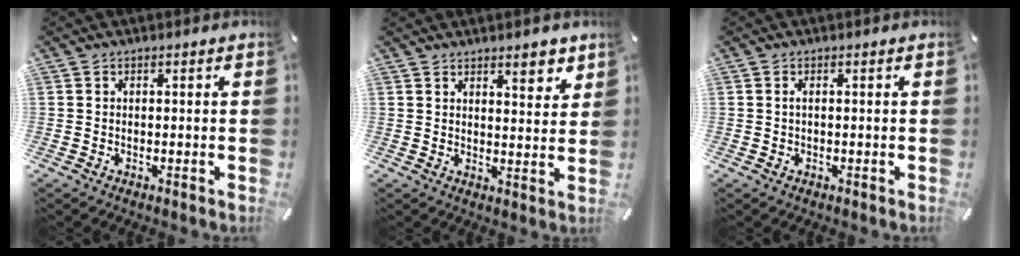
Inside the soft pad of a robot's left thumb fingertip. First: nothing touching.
{"total": 5.7, "force": [4.4, 2.4, 2.7], "torque": [-0.017, -0.030, 0.071]}
{"total": 1.0, "force": [0.1, 0.5, 0.8], "torque": [-0.018, 0.002, 0.000]}